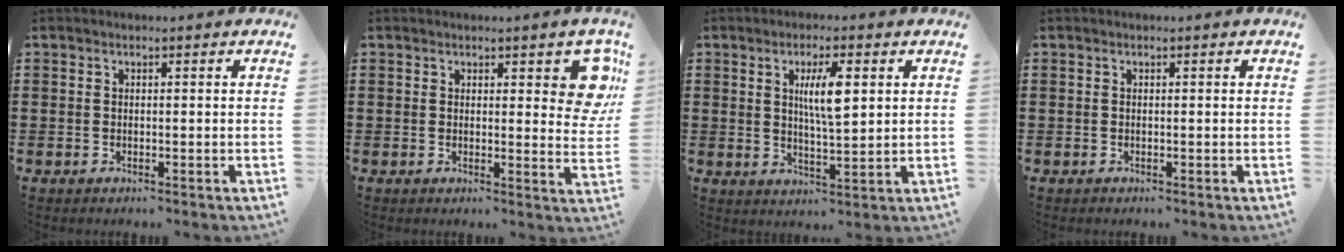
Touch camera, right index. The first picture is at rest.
{"total": 4.9, "force": [2.7, 1.9, 3.6], "torque": [-0.037, -0.008, 0.041]}
{"total": 6.1, "force": [1.7, 1.5, 5.7], "torque": [-0.107, 0.004, 0.024]}
{"total": 0.0}